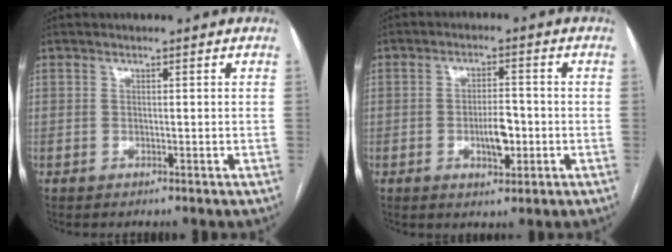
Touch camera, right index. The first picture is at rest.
{"total": 5.1, "force": [-1.3, 2.0, 4.5], "torque": [-0.076, 0.002, -0.017]}